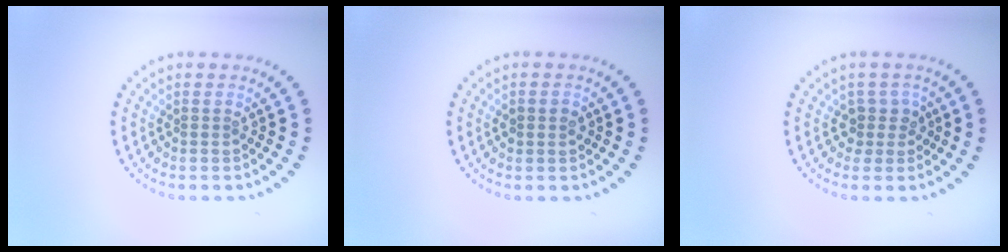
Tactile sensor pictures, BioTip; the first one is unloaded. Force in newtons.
{"total": 1.3, "press": 1.3, "slide": 0.1}
{"total": 2.0, "press": 1.5, "slide": 1.2}